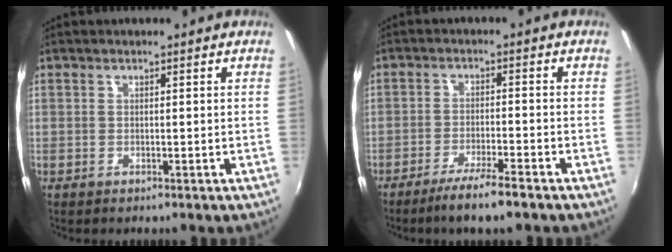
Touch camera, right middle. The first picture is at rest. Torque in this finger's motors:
{"motor_torque": [0.35, -1.79, 0.01, 0.01]}